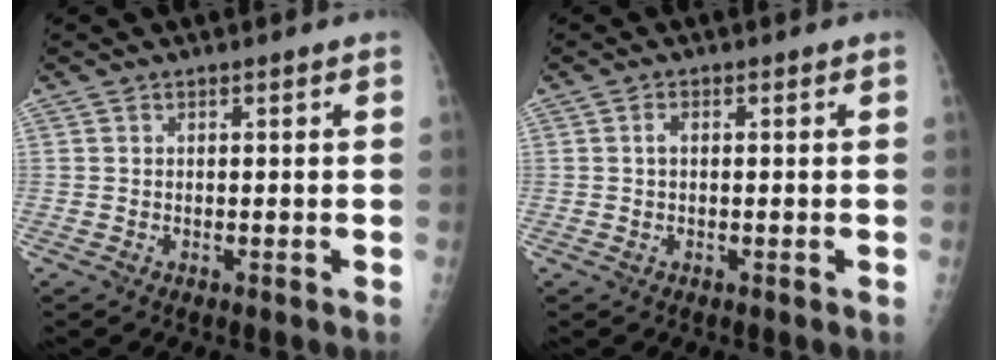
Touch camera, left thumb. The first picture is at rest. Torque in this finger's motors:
{"motor_torque": [0.55, 0.18, 0.21, -0.17, -0.02]}